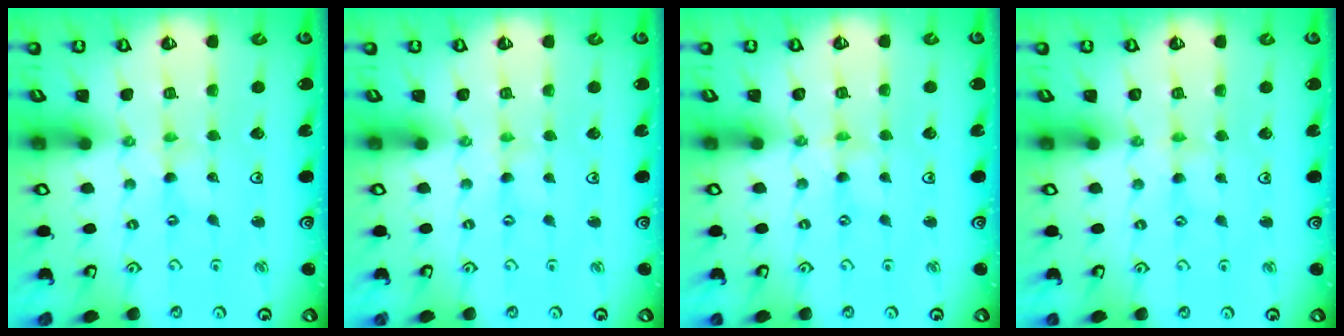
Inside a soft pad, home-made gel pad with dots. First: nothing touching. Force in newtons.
{"total": 0.0}
{"total": 0.0}
{"total": 1.9, "press": 1.8, "slide": 0.3}